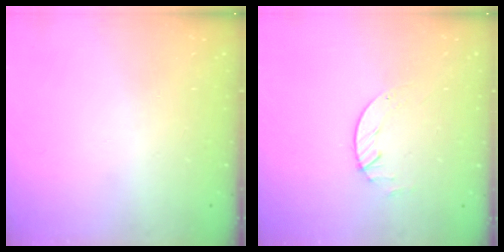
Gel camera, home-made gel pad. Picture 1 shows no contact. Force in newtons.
{"total": 2.3, "press": 2.3, "slide": 0.3}